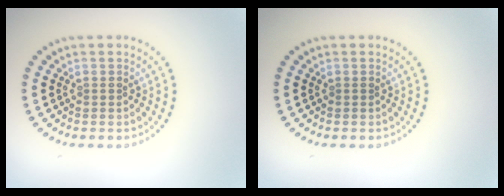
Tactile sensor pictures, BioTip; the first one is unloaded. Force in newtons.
{"total": 0.0}